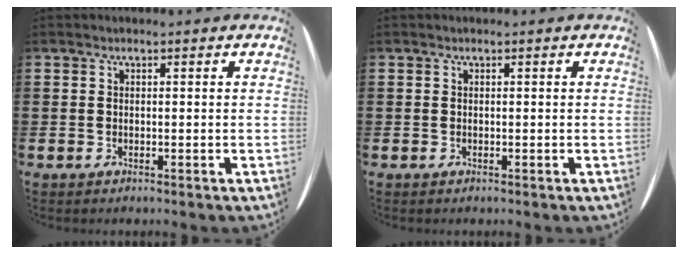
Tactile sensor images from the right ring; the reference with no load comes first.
{"total": 0.0}